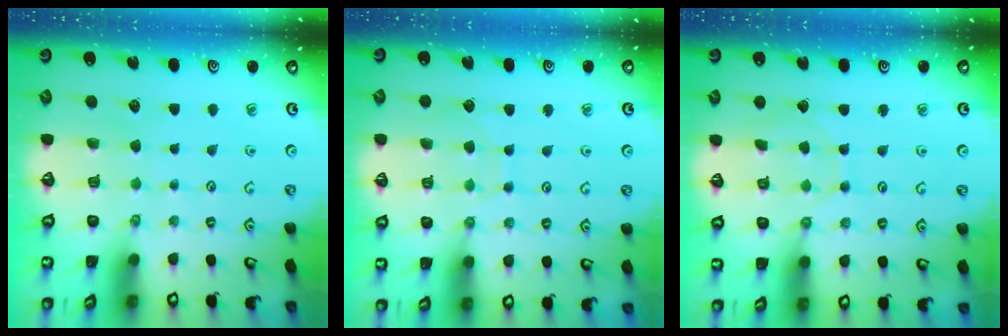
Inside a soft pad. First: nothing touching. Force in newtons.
{"total": 5.5, "press": 5.5, "slide": 0.6}
{"total": 6.0, "press": 6.0, "slide": 0.3}